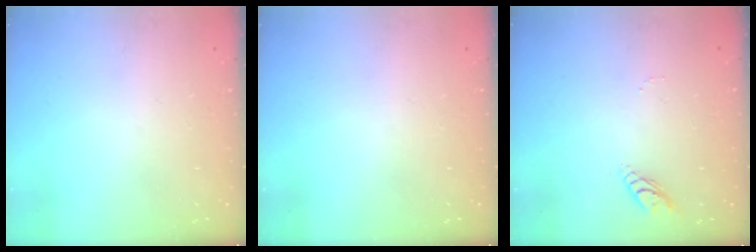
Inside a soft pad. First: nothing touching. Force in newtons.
{"total": 0.0}
{"total": 4.0, "press": 4.0, "slide": 0.4}